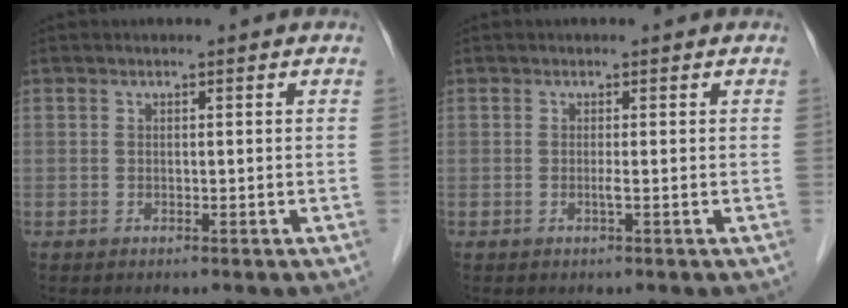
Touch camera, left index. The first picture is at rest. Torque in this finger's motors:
{"motor_torque": [0.04, 0.02, -0.01, 0.00]}